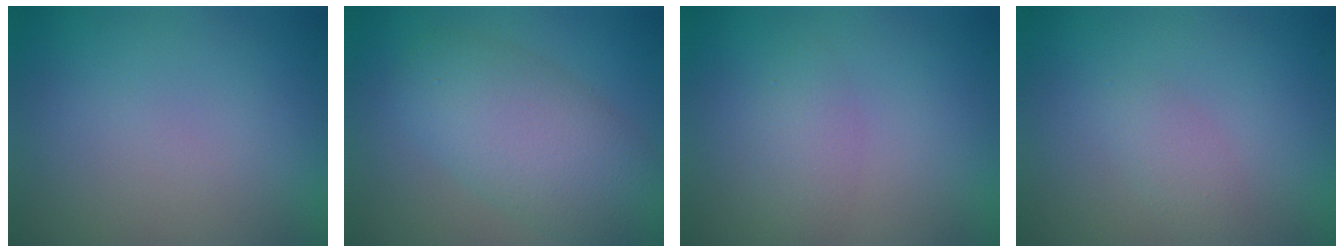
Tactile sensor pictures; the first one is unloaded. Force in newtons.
{"total": 7.1, "press": 7.1, "slide": 0.2}
{"total": 1.8, "press": 1.8, "slide": 0.0}
{"total": 1.5, "press": 1.5, "slide": 0.1}